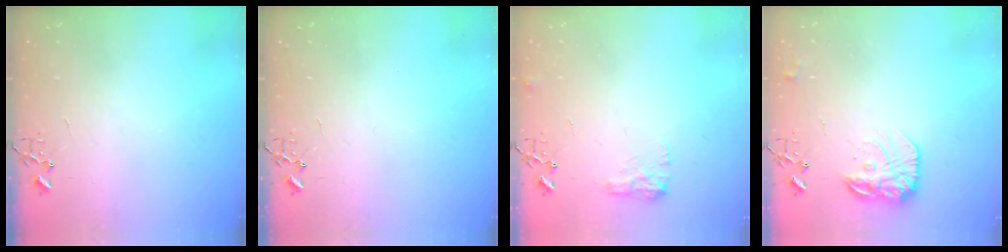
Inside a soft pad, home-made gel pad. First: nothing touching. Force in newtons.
{"total": 0.0}
{"total": 8.3, "press": 8.2, "slide": 0.3}
{"total": 15.5, "press": 15.5, "slide": 1.0}